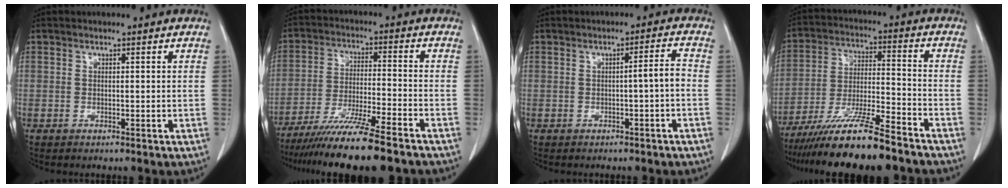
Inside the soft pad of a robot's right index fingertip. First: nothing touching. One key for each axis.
{"total": 14.2, "fx": -11.5, "fy": -0.4, "fz": 8.2, "tx": -0.141, "ty": -0.038, "tz": -0.190}
{"total": 2.7, "fx": -0.8, "fy": -0.1, "fz": 2.6, "tx": -0.033, "ty": 0.005, "tz": -0.013}
{"total": 15.1, "fx": -12.3, "fy": 0.5, "fz": 8.8, "tx": -0.165, "ty": -0.023, "tz": -0.212}